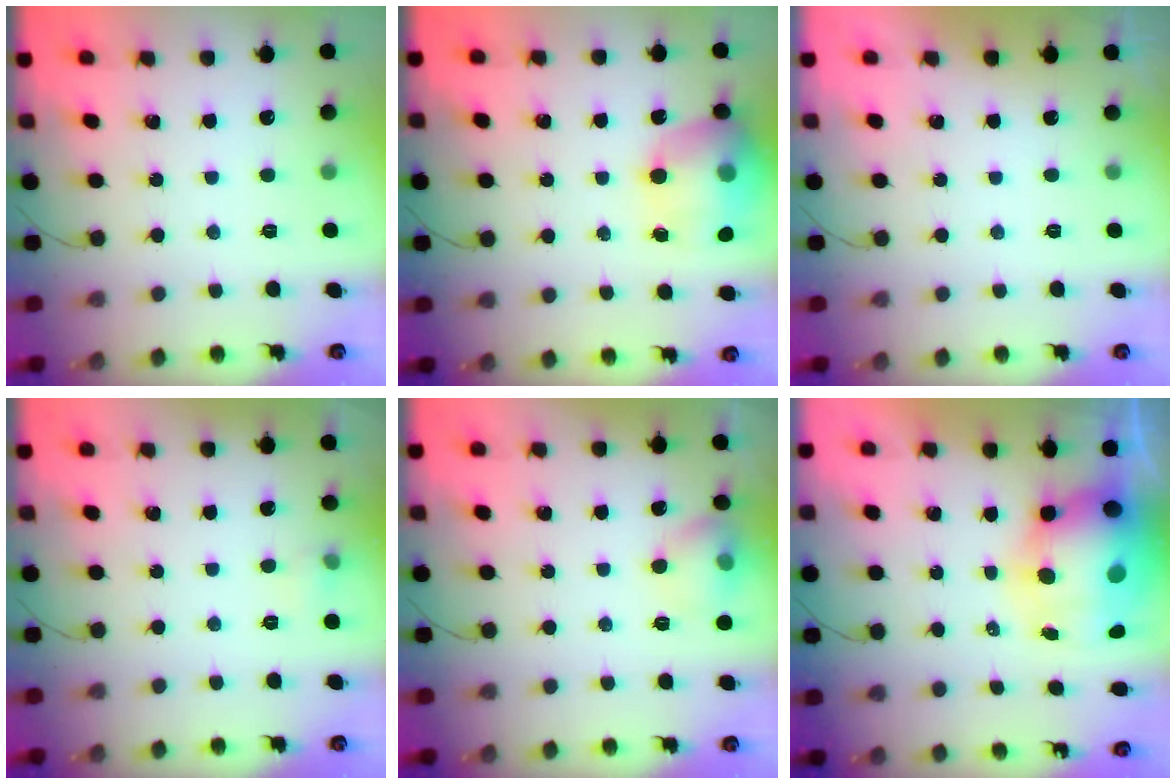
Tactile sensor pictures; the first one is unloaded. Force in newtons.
{"total": 17.2, "press": 17.1, "slide": 2.0}
{"total": 0.0}
{"total": 4.0, "press": 3.8, "slide": 1.0}
{"total": 8.4, "press": 8.2, "slide": 1.8}
{"total": 17.8, "press": 17.2, "slide": 4.5}